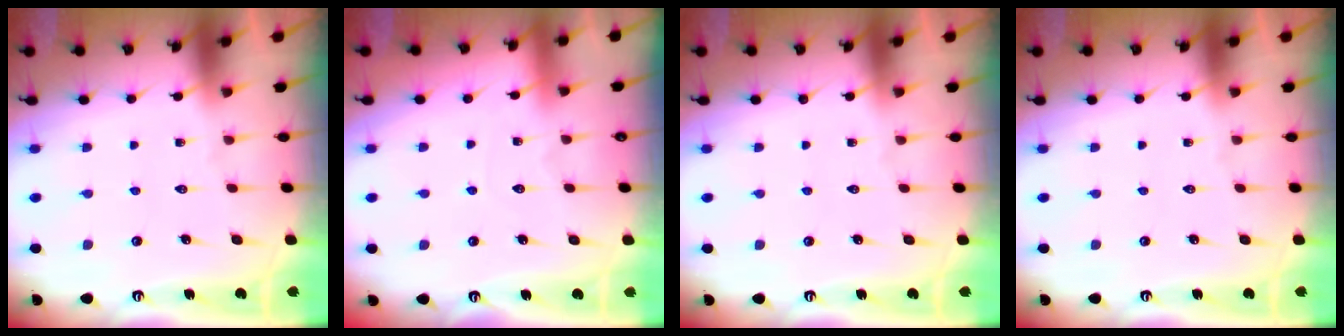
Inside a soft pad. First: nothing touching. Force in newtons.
{"total": 2.7, "press": 2.7, "slide": 0.3}
{"total": 0.0}
{"total": 0.0}